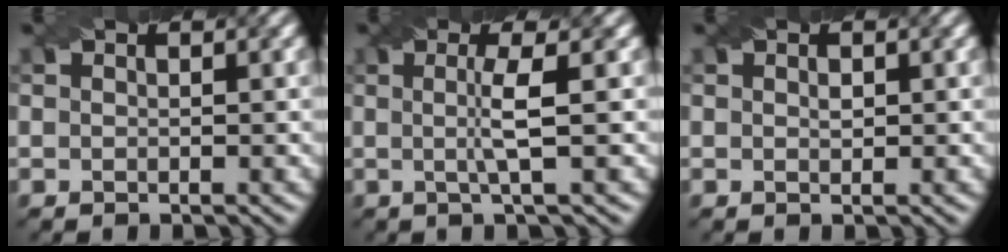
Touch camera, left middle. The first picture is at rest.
{"total": 3.0, "force": [0.0, 0.3, 2.9], "torque": [-0.059, -0.002, -0.003]}
{"total": 0.7, "force": [0.2, 0.4, 0.6], "torque": [-0.010, 0.000, 0.004]}